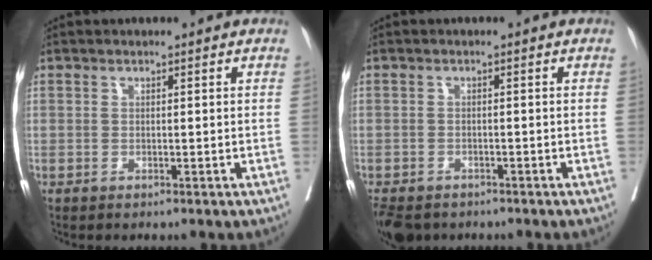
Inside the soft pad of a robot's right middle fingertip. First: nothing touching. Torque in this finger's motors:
{"motor_torque": [0.22, -0.24, 0.04, 0.02]}